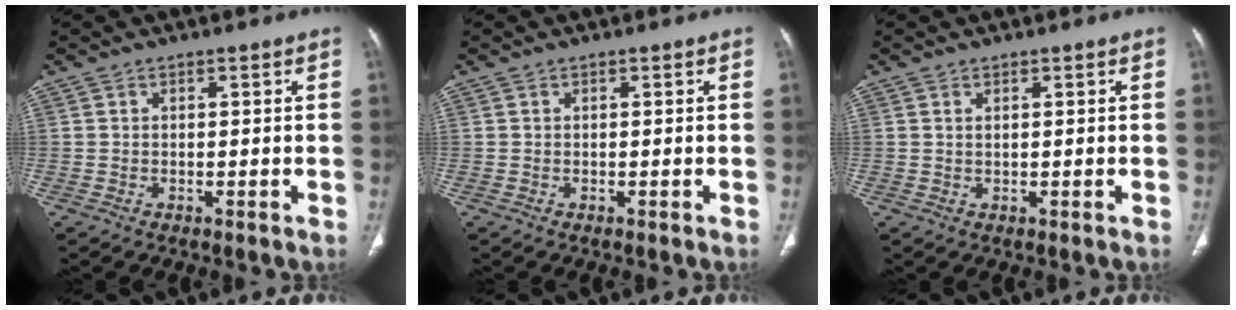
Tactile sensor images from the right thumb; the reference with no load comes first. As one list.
[{"total": 0.0}, {"total": 0.7, "force": [0.4, 0.2, 0.5], "torque": [-0.011, 0.001, 0.008]}]